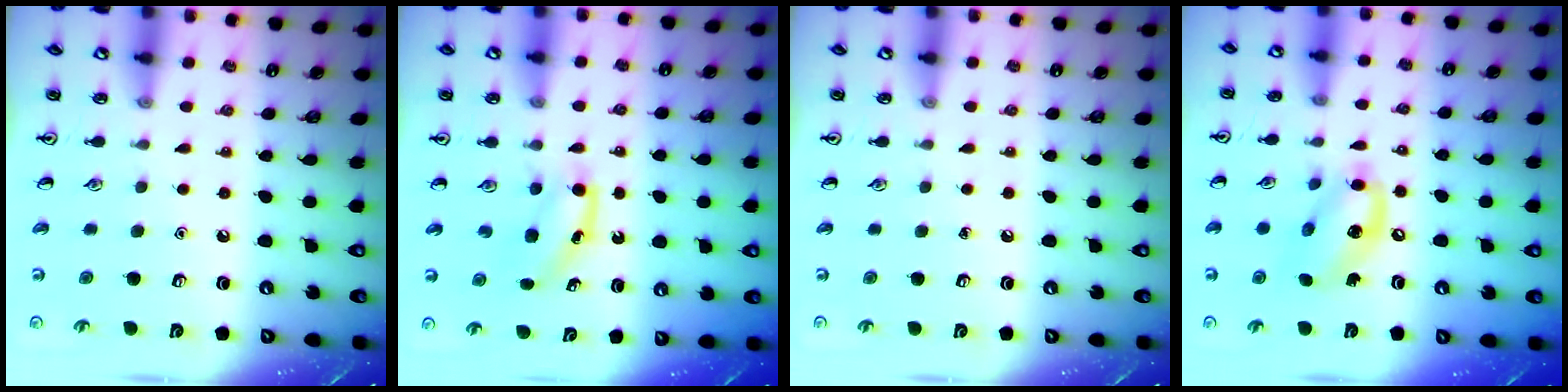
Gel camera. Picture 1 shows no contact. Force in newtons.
{"total": 4.2, "press": 3.9, "slide": 1.3}
{"total": 0.0}
{"total": 12.5, "press": 12.2, "slide": 2.8}